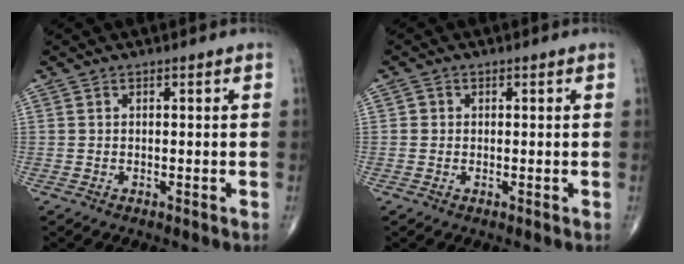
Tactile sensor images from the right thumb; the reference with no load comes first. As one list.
[{"total": 1.0, "force": [0.0, 1.0, 0.2], "torque": [0.003, 0.002, -0.001]}]